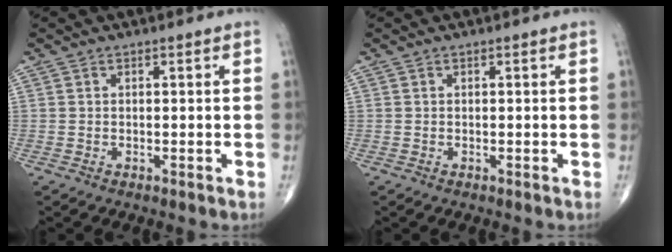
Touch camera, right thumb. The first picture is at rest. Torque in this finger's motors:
{"motor_torque": [-0.11, 0.26, -0.06, -0.13, 0.01]}